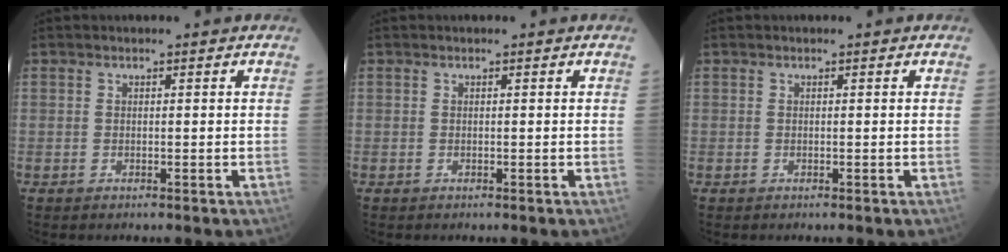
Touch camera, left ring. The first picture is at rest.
{"total": 0.0}
{"total": 0.0}